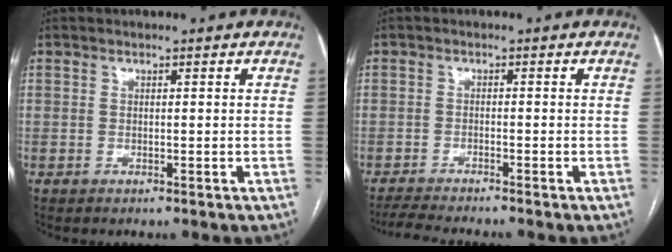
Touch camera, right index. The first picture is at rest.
{"total": 4.6, "force": [-4.3, -0.3, 1.6], "torque": [-0.025, -0.019, -0.075]}